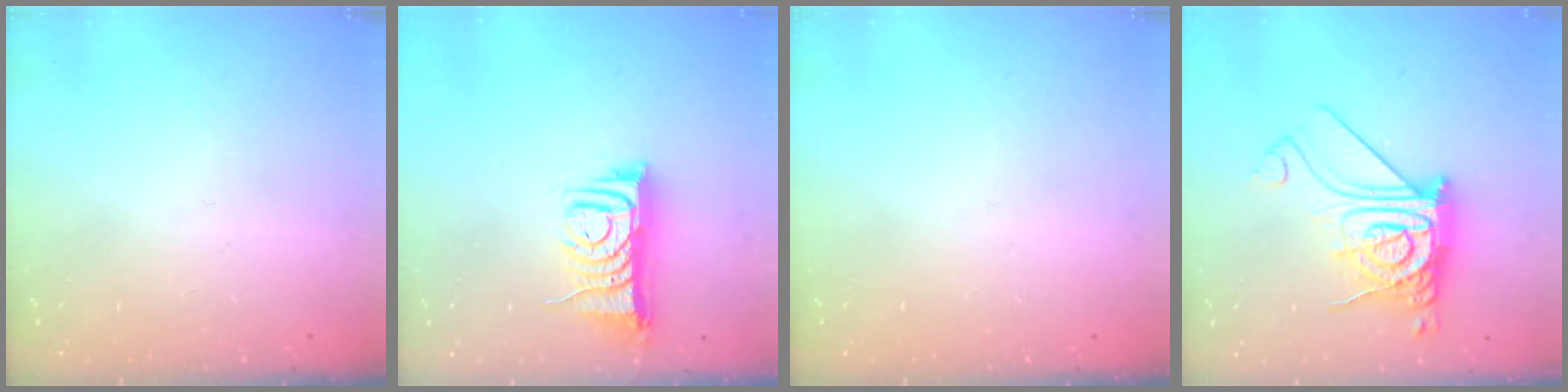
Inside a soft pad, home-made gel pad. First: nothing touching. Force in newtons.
{"total": 8.5, "press": 8.4, "slide": 0.4}
{"total": 0.0}
{"total": 20.3, "press": 20.2, "slide": 2.3}